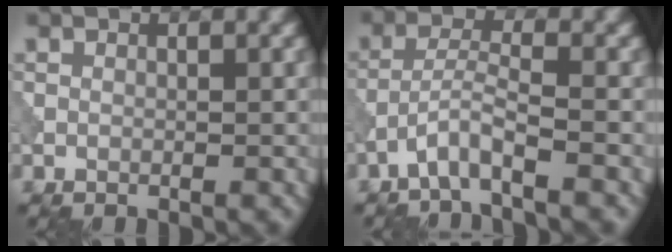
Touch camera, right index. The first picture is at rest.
{"total": 3.0, "force": [-2.1, 0.2, 2.2], "torque": [-0.043, 0.012, -0.049]}